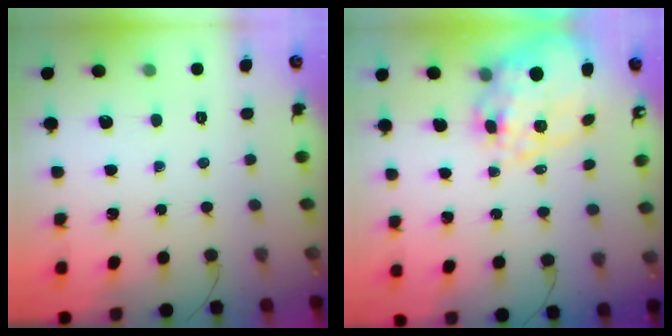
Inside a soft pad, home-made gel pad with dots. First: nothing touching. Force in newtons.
{"total": 17.4, "press": 16.9, "slide": 4.0}